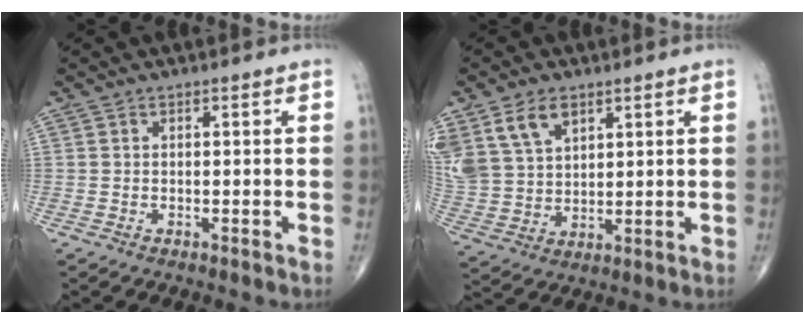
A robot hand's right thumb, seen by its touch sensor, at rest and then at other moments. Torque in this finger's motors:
{"motor_torque": [-0.93, 1.70, 0.83, 0.76, 0.10]}